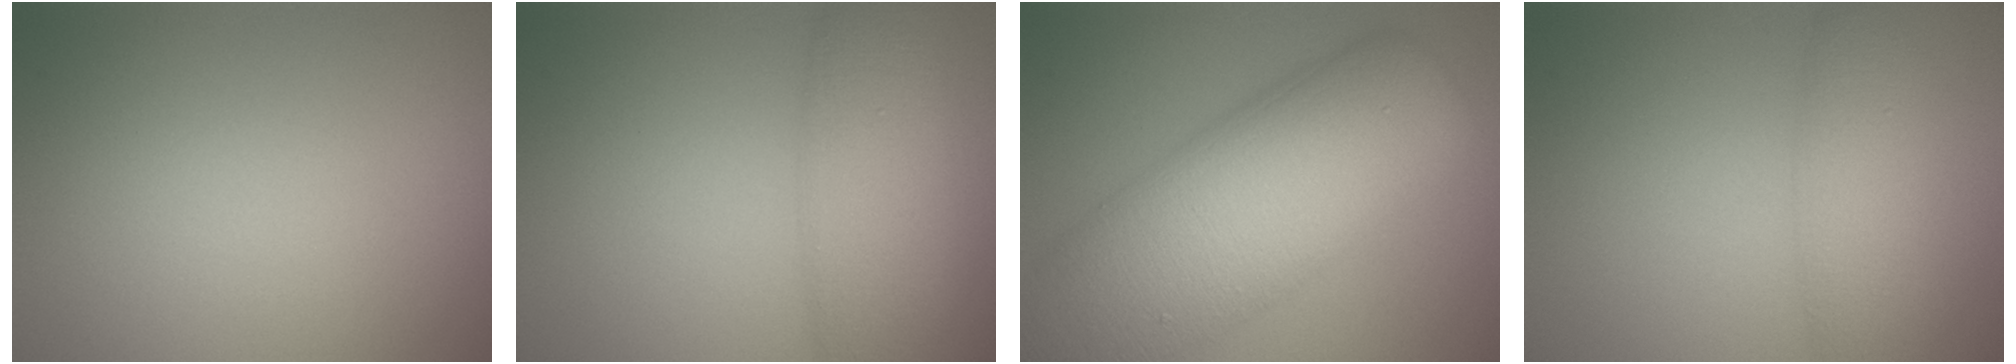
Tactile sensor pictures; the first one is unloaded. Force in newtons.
{"total": 6.8, "press": 6.8, "slide": 0.2}
{"total": 15.2, "press": 15.1, "slide": 0.6}
{"total": 4.0, "press": 4.0, "slide": 0.0}